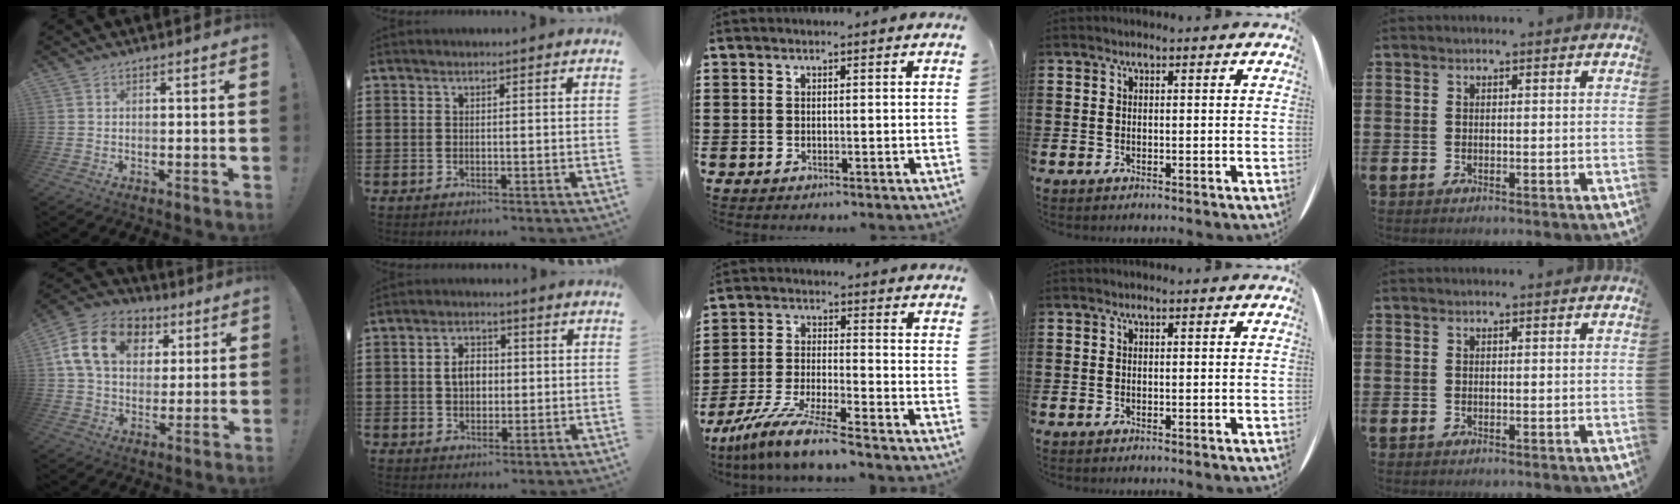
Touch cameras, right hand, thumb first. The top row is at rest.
{"thumb": {"total": 17.6, "force": [5.8, 12.9, 10.4], "torque": [-0.172, -0.004, 0.111]}, "index": {"total": 3.9, "force": [0.1, 2.8, 2.7], "torque": [-0.052, 0.009, -0.003]}, "middle": {"total": 8.7, "force": [-7.8, -0.3, 3.9], "torque": [-0.084, -0.006, -0.154]}}